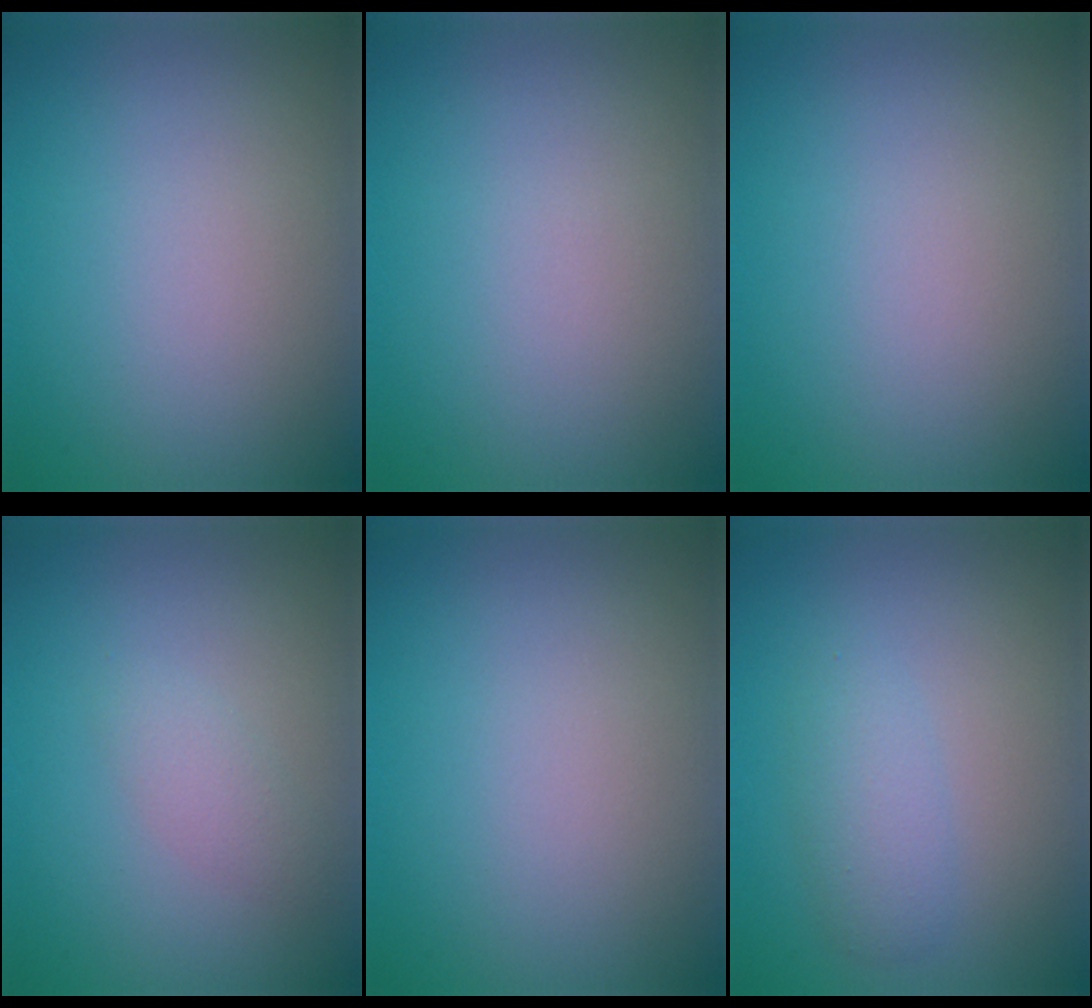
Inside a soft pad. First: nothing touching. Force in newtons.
{"total": 0.0}
{"total": 0.0}
{"total": 1.5, "press": 1.5, "slide": 0.1}
{"total": 0.0}
{"total": 2.2, "press": 2.2, "slide": 0.0}